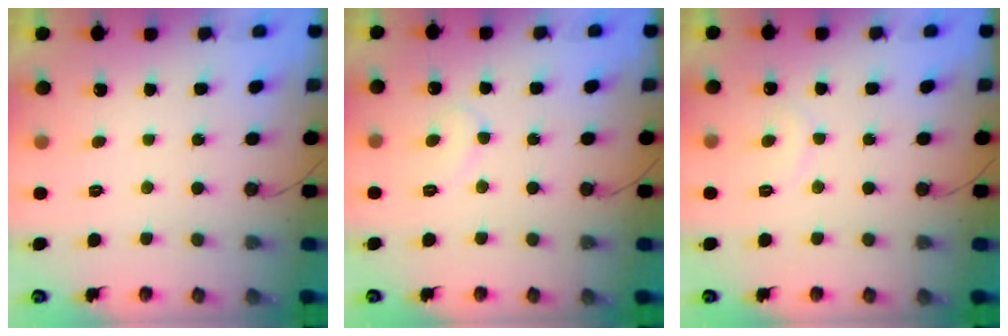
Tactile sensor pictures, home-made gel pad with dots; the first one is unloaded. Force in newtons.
{"total": 6.8, "press": 6.8, "slide": 0.4}
{"total": 6.2, "press": 6.1, "slide": 0.4}